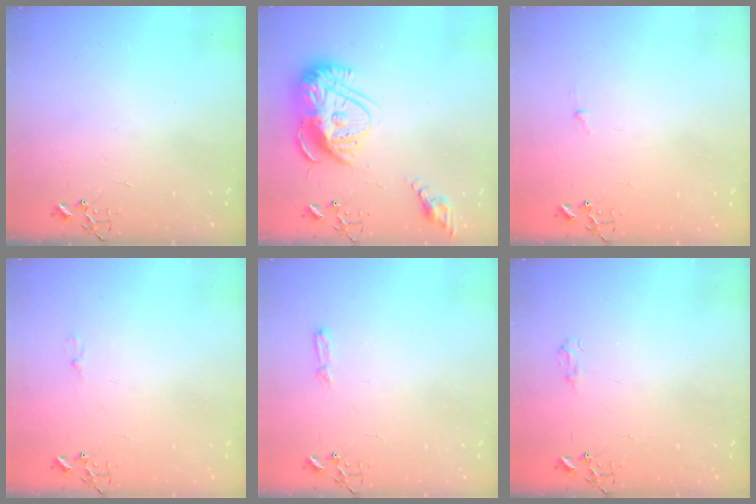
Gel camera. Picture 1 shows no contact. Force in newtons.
{"total": 17.6, "press": 17.5, "slide": 1.6}
{"total": 2.7, "press": 2.7, "slide": 0.3}
{"total": 3.4, "press": 3.4, "slide": 0.5}
{"total": 4.8, "press": 4.8, "slide": 0.5}
{"total": 5.7, "press": 5.7, "slide": 0.6}